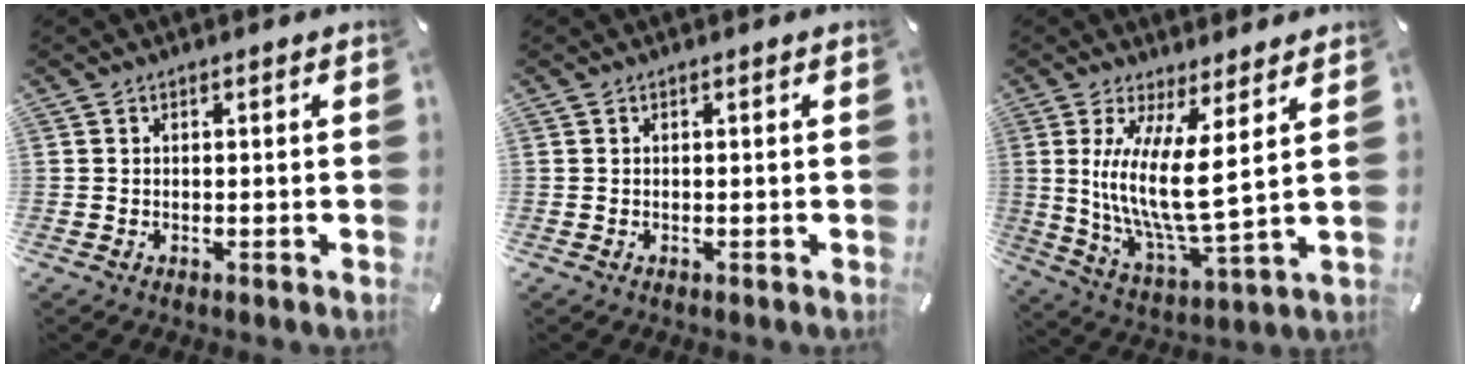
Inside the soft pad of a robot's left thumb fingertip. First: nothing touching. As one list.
[{"total": 0.0}, {"total": 13.5, "force": [3.5, 3.5, 12.5], "torque": [-0.269, -0.029, 0.059]}]